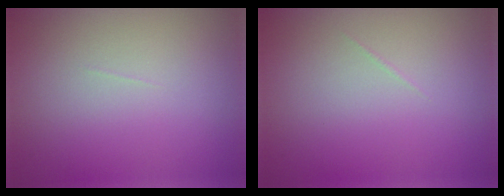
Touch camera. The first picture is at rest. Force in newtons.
{"total": 0.0}